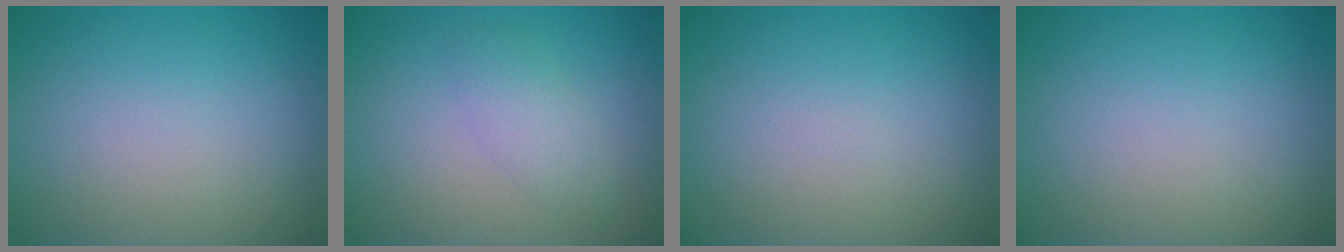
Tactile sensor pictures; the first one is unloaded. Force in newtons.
{"total": 2.3, "press": 2.3, "slide": 0.0}
{"total": 0.0}
{"total": 0.0}